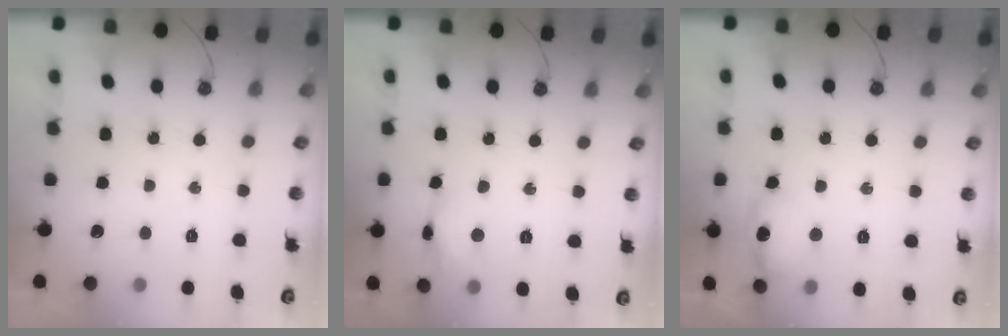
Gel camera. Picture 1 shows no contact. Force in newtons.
{"total": 8.0, "press": 7.9, "slide": 0.5}
{"total": 13.2, "press": 13.2, "slide": 1.0}